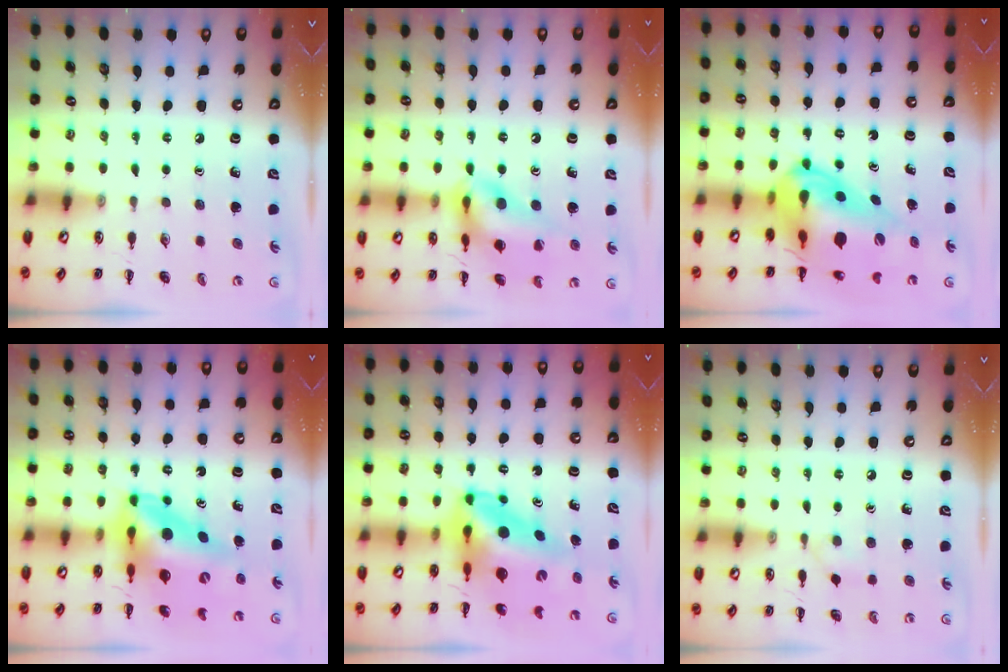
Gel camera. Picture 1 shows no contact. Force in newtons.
{"total": 18.0, "press": 17.8, "slide": 2.9}
{"total": 19.0, "press": 18.1, "slide": 6.0}
{"total": 12.3, "press": 11.8, "slide": 3.6}
{"total": 11.0, "press": 10.5, "slide": 3.5}
{"total": 3.6, "press": 3.3, "slide": 1.5}